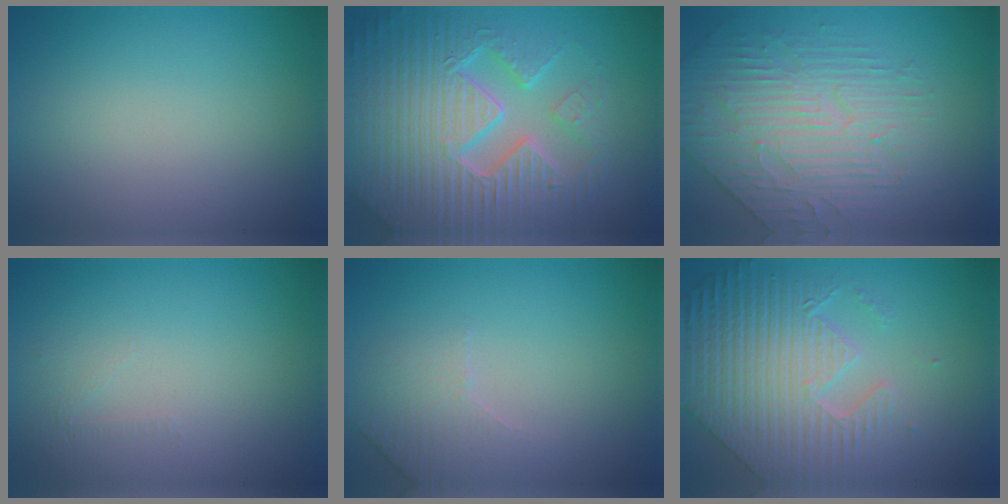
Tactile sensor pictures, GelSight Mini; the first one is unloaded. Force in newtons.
{"total": 9.7, "press": 6.9, "slide": 6.8}
{"total": 4.1, "press": 4.1, "slide": 0.1}
{"total": 0.9, "press": 0.4, "slide": 0.8}
{"total": 2.8, "press": 2.7, "slide": 0.8}
{"total": 7.8, "press": 6.3, "slide": 4.7}